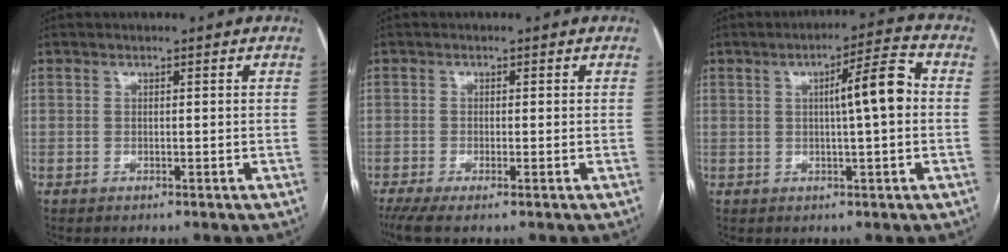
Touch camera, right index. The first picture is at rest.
{"total": 4.1, "force": [-2.5, 0.7, 3.2], "torque": [-0.060, -0.010, -0.046]}
{"total": 7.4, "force": [0.6, 0.6, 7.4], "torque": [-0.111, 0.017, 0.004]}